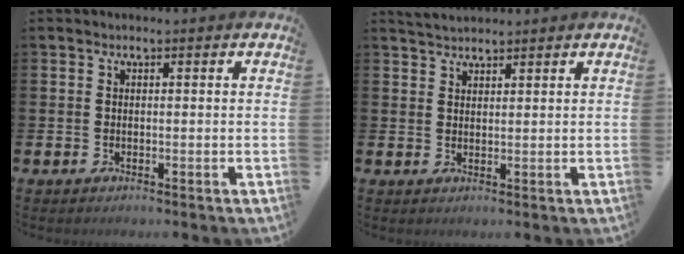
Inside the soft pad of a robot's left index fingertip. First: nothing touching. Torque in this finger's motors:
{"motor_torque": [-0.09, -0.20, 0.15, 0.00]}